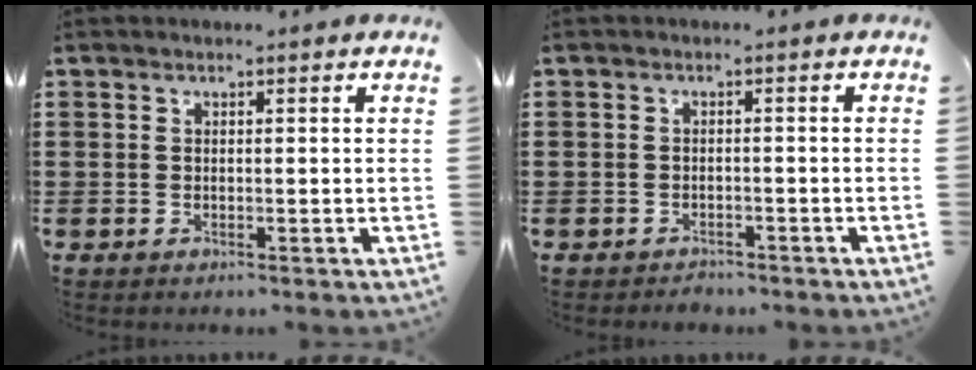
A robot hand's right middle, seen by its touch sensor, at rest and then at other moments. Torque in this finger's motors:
{"motor_torque": [-1.09, 1.05, -0.62, -0.21]}